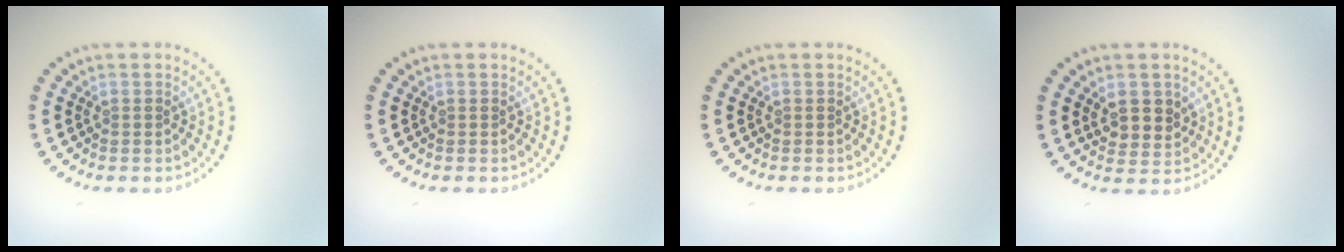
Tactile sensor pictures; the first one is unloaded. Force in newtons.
{"total": 0.0}
{"total": 0.0}
{"total": 2.8, "press": 2.7, "slide": 0.9}